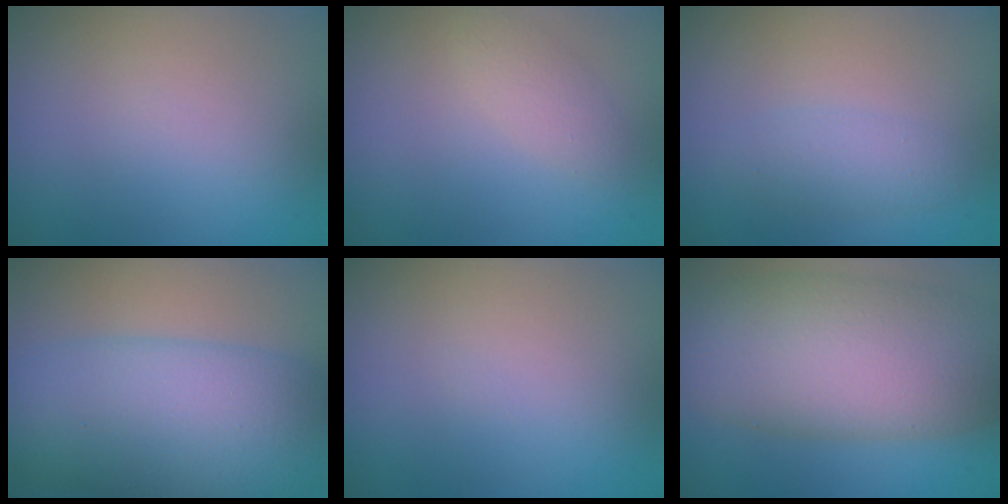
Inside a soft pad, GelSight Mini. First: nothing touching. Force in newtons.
{"total": 1.5, "press": 1.5, "slide": 0.0}
{"total": 1.8, "press": 1.8, "slide": 0.0}
{"total": 10.2, "press": 10.2, "slide": 0.3}
{"total": 0.0}
{"total": 10.7, "press": 10.7, "slide": 0.5}